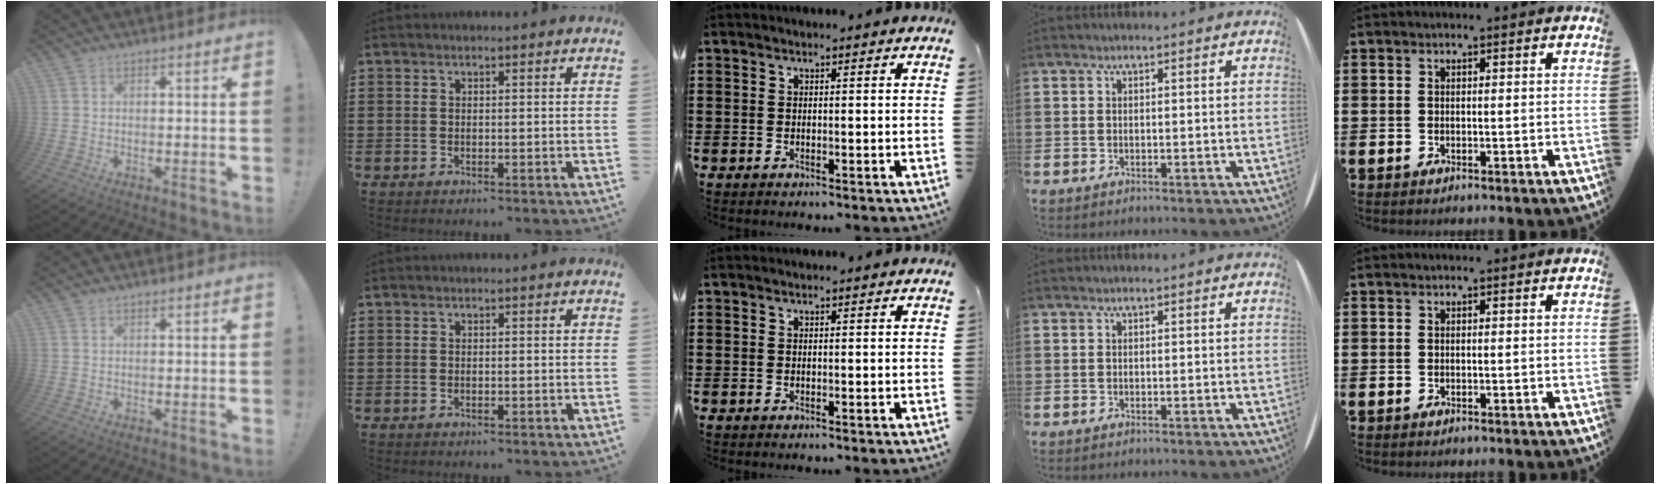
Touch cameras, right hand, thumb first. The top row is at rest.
{}